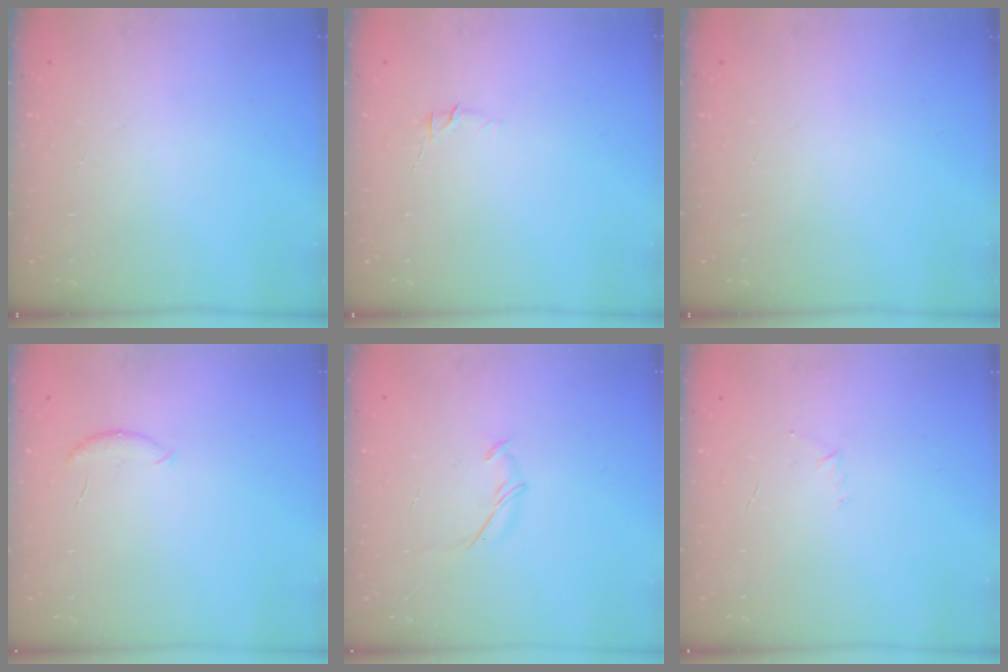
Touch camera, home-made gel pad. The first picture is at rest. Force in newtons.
{"total": 4.5, "press": 4.4, "slide": 1.0}
{"total": 0.0}
{"total": 6.2, "press": 6.1, "slide": 0.9}
{"total": 5.4, "press": 5.4, "slide": 1.0}
{"total": 2.9, "press": 2.8, "slide": 0.8}